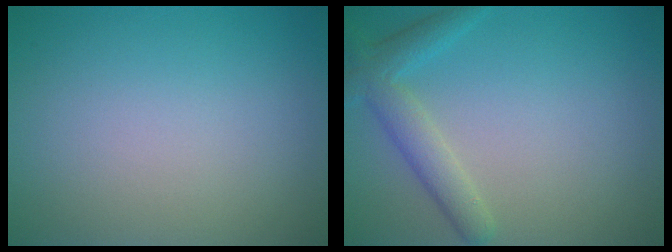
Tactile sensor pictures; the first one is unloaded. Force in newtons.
{"total": 3.2, "press": 3.2, "slide": 0.2}